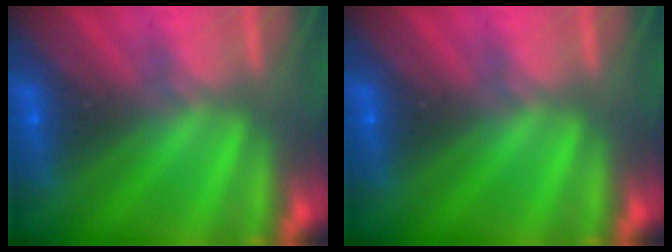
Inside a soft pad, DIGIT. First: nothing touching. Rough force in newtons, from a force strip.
{"total": 0.0}